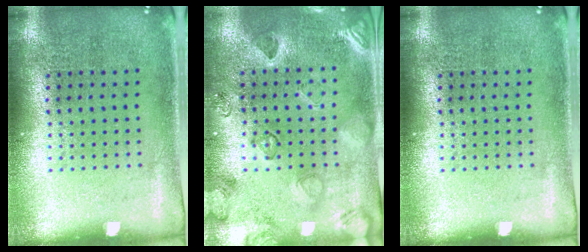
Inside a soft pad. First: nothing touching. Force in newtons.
{"total": 2.3, "press": 2.1, "slide": 1.0}
{"total": 0.0}